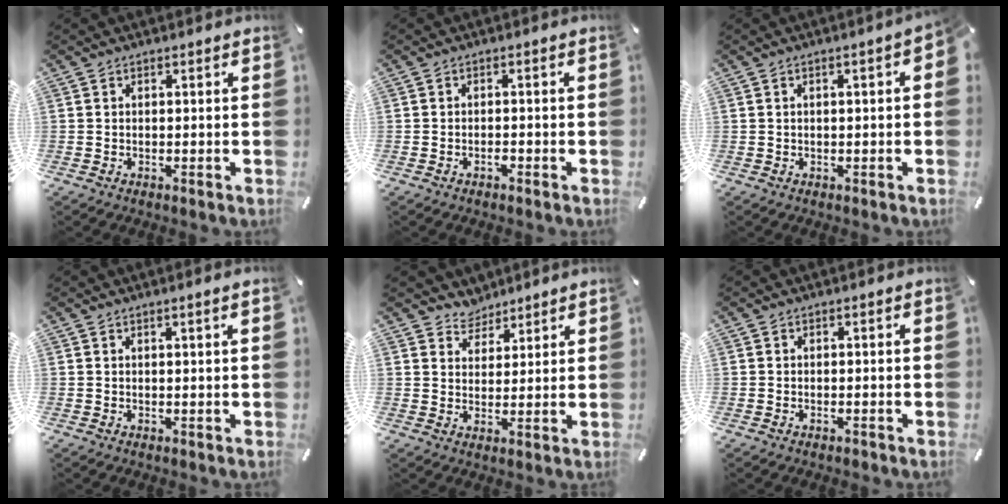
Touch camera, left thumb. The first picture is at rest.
{"total": 1.5, "force": [-1.0, 0.5, 1.0], "torque": [-0.019, 0.002, -0.019]}
{"total": 3.0, "force": [-0.1, 0.7, 2.9], "torque": [-0.047, 0.004, -0.002]}
{"total": 1.4, "force": [0.5, -0.2, 1.3], "torque": [-0.022, -0.002, 0.007]}
{"total": 4.7, "force": [3.9, 2.5, -0.6], "torque": [0.002, -0.026, 0.074]}
{"total": 0.8, "force": [-0.4, 0.2, 0.7], "torque": [-0.013, -0.003, -0.007]}